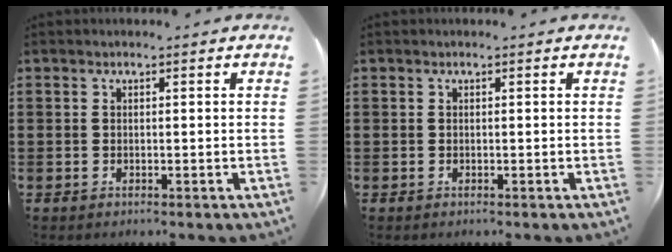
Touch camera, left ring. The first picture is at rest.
{"total": 0.0}